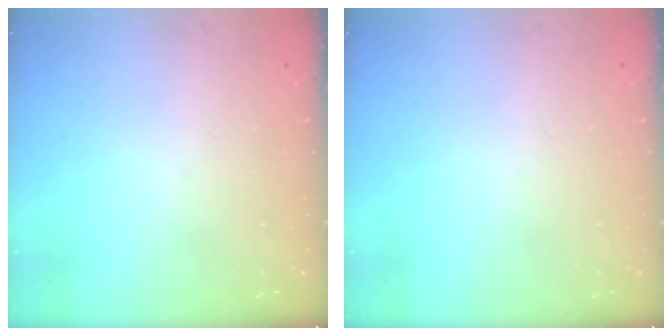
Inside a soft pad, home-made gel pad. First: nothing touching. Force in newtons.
{"total": 0.0}